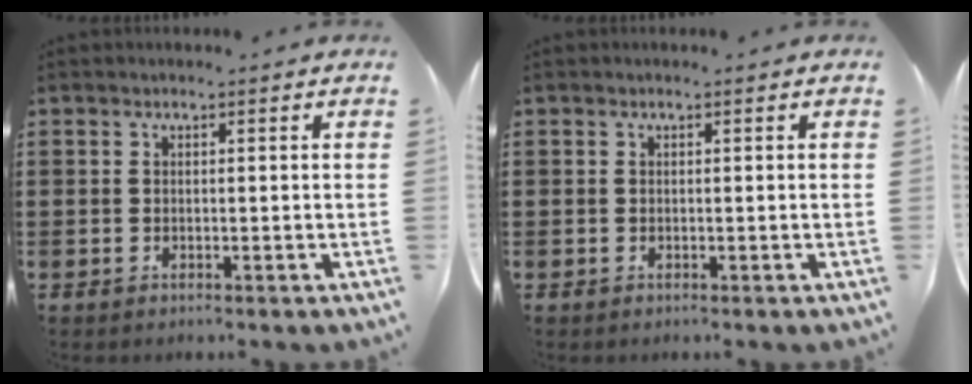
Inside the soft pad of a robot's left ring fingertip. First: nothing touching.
{"total": 0.0}